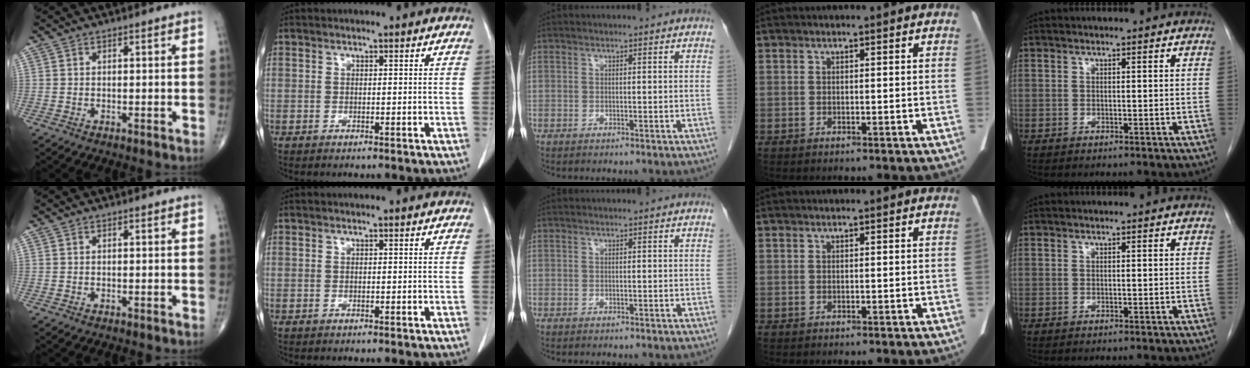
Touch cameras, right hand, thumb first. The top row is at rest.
{}